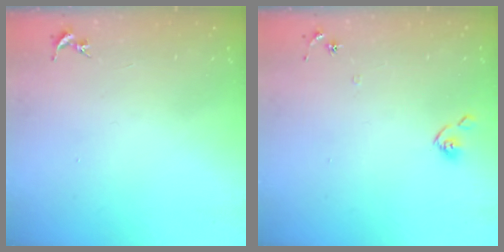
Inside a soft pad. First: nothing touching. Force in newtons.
{"total": 6.1, "press": 6.1, "slide": 0.5}